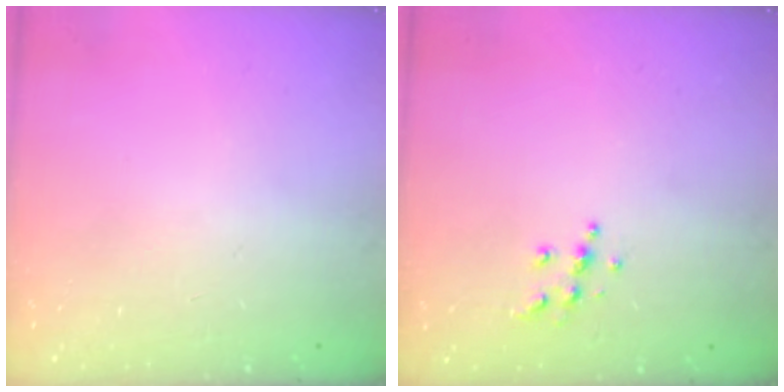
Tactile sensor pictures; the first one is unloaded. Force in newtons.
{"total": 5.4, "press": 5.4, "slide": 0.3}